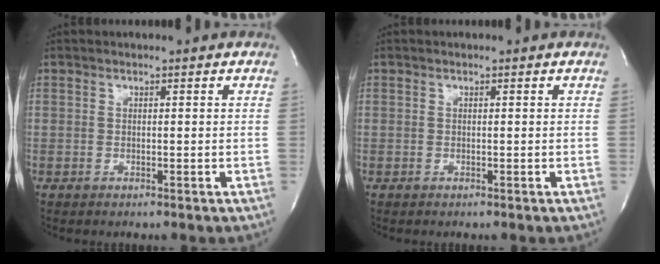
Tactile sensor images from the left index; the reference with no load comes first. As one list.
[{"total": 0.0}]